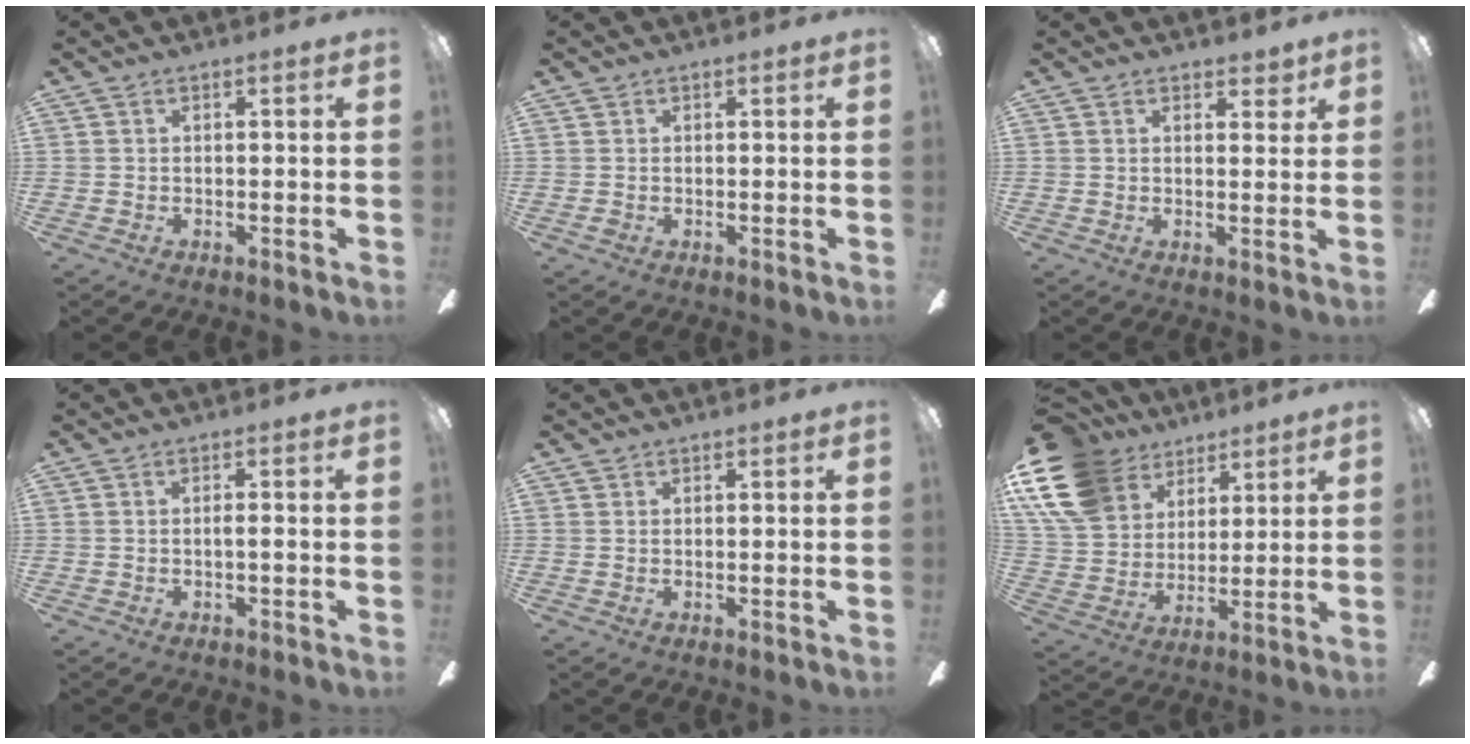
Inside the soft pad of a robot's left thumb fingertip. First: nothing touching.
{"total": 0.9, "force": [0.4, 0.8, 0.0], "torque": [-0.001, 0.006, 0.005]}
{"total": 2.7, "force": [2.1, 1.4, 0.8], "torque": [-0.001, -0.006, 0.037]}
{"total": 1.1, "force": [-0.1, 0.1, 1.1], "torque": [-0.023, 0.003, -0.004]}
{"total": 0.7, "force": [0.6, 0.4, -0.1], "torque": [0.003, 0.002, 0.010]}
{"total": 19.2, "force": [10.4, 13.5, 8.8], "torque": [-0.192, -0.041, 0.197]}